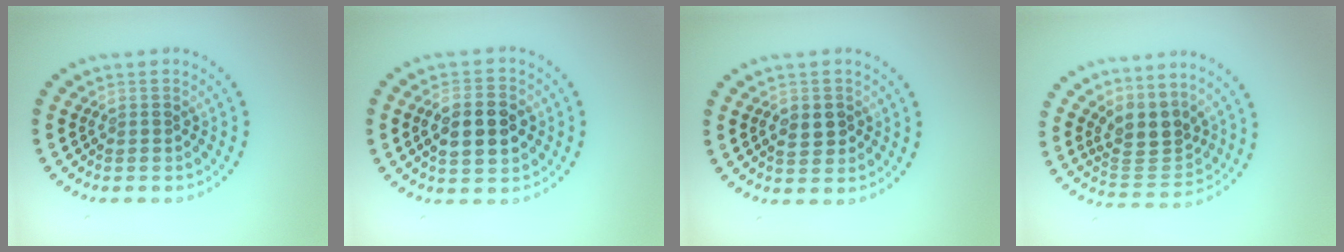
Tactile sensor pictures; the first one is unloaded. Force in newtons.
{"total": 5.0, "press": 5.0, "slide": 0.3}
{"total": 2.3, "press": 2.3, "slide": 0.3}
{"total": 3.6, "press": 3.0, "slide": 2.1}